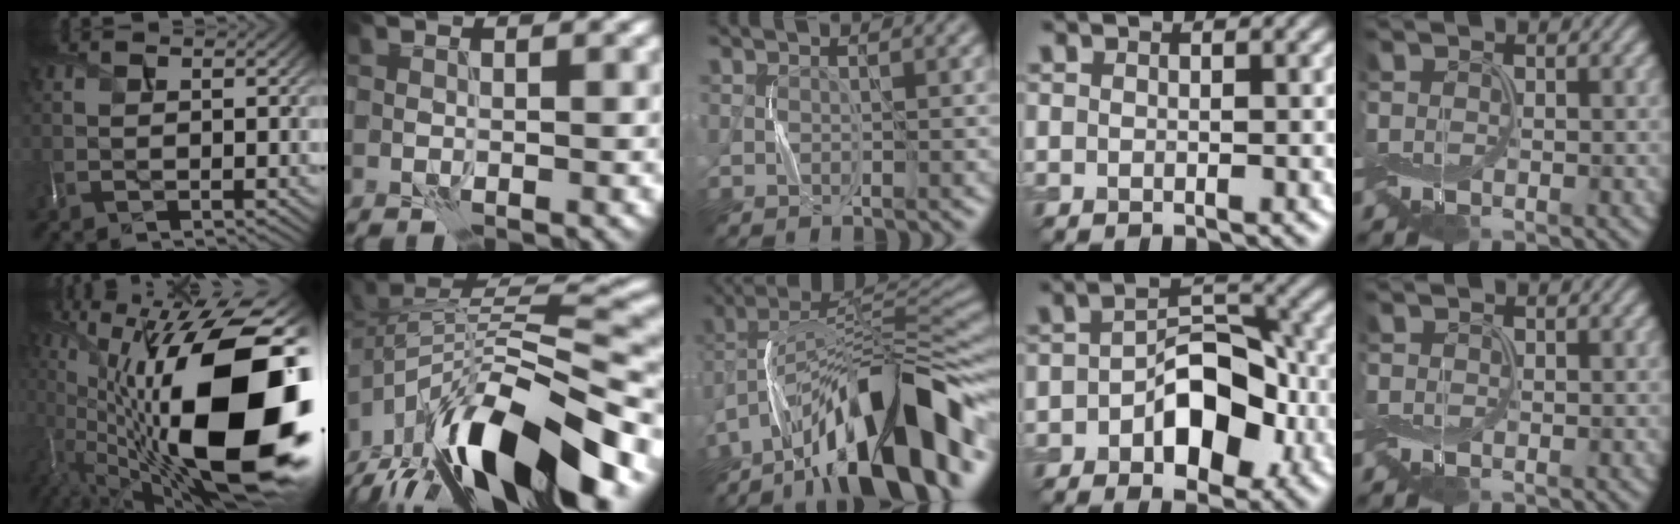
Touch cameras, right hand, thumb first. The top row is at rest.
{"thumb": {"total": 21.5, "force": [-1.4, 8.9, 19.5], "torque": [-0.344, -0.018, -0.025]}, "index": {"total": 16.0, "force": [-9.5, 6.0, 11.4], "torque": [-0.205, 0.014, -0.159]}, "middle": {"total": 15.1, "force": [-8.6, 4.9, 11.4], "torque": [-0.185, 0.031, -0.150]}, "ring": {"total": 7.2, "force": [-2.4, 4.0, 5.5], "torque": [-0.073, 0.015, -0.035]}}